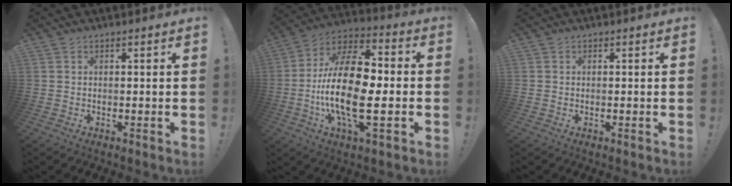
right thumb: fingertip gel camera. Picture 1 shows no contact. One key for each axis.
{"total": 23.6, "fx": -3.5, "fy": 10.6, "fz": 20.8, "tx": -0.399, "ty": 0.009, "tz": -0.061}
{"total": 0.0}